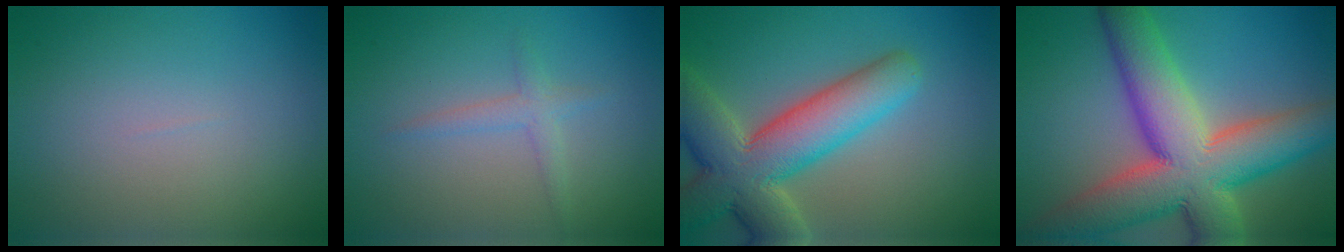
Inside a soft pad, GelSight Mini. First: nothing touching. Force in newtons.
{"total": 1.6, "press": 1.6, "slide": 0.0}
{"total": 10.1, "press": 10.0, "slide": 0.8}
{"total": 13.9, "press": 13.9, "slide": 1.0}